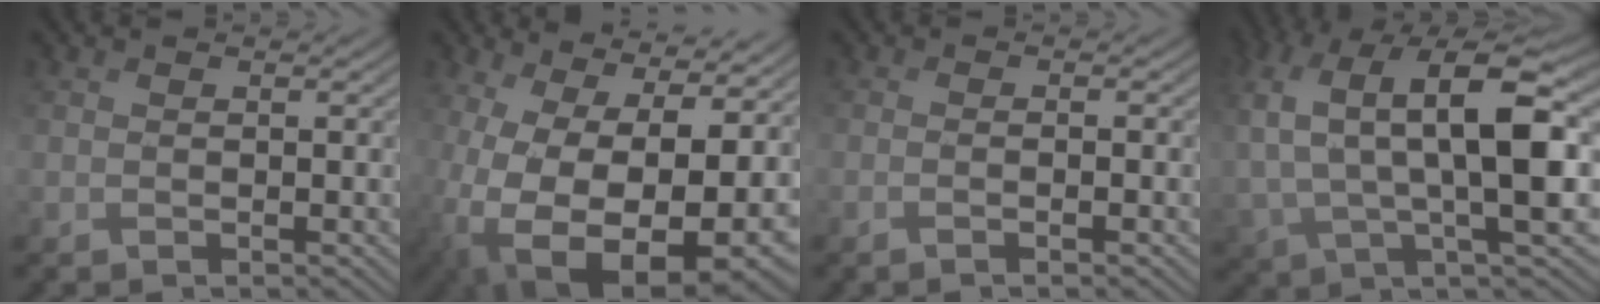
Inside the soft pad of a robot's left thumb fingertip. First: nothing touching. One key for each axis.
{"total": 18.2, "fx": -1.8, "fy": 10.4, "fz": 14.8, "tx": -0.264, "ty": -0.058, "tz": 0.014}
{"total": 1.7, "fx": -0.5, "fy": 0.1, "fz": 1.6, "tx": -0.027, "ty": 0.004, "tz": -0.017}
{"total": 13.8, "fx": 1.3, "fy": 5.8, "fz": 12.4, "tx": -0.271, "ty": -0.011, "tz": 0.022}